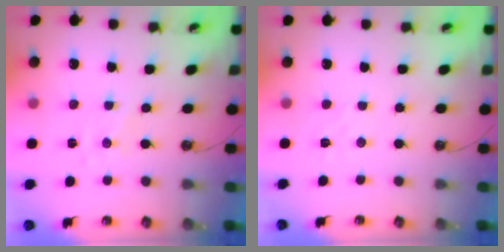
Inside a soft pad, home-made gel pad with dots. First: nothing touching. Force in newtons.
{"total": 2.8, "press": 2.7, "slide": 0.5}